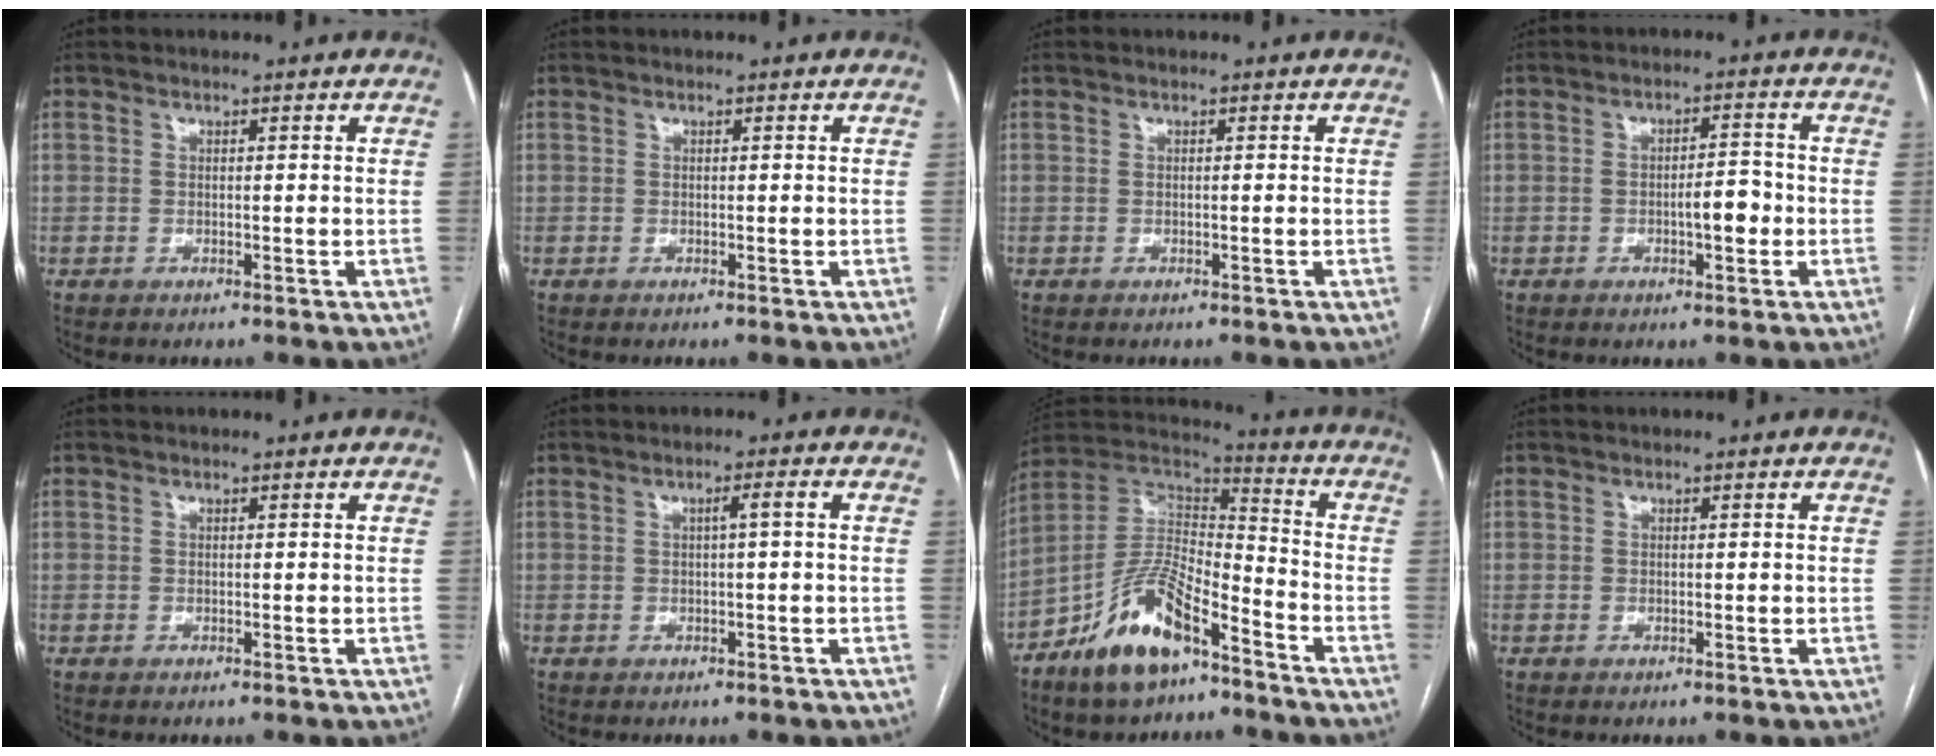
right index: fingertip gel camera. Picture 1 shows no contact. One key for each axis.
{"total": 0.0}
{"total": 0.0}
{"total": 4.4, "fx": -1.1, "fy": 1.3, "fz": 4.0, "tx": -0.061, "ty": 0.008, "tz": -0.015}
{"total": 0.0}
{"total": 1.7, "fx": 0.1, "fy": -0.2, "fz": 1.7, "tx": -0.027, "ty": 0.005, "tz": 0.004}
{"total": 13.6, "fx": -8.9, "fy": 4.5, "fz": 9.3, "tx": -0.180, "ty": 0.014, "tz": -0.162}
{"total": 0.0}